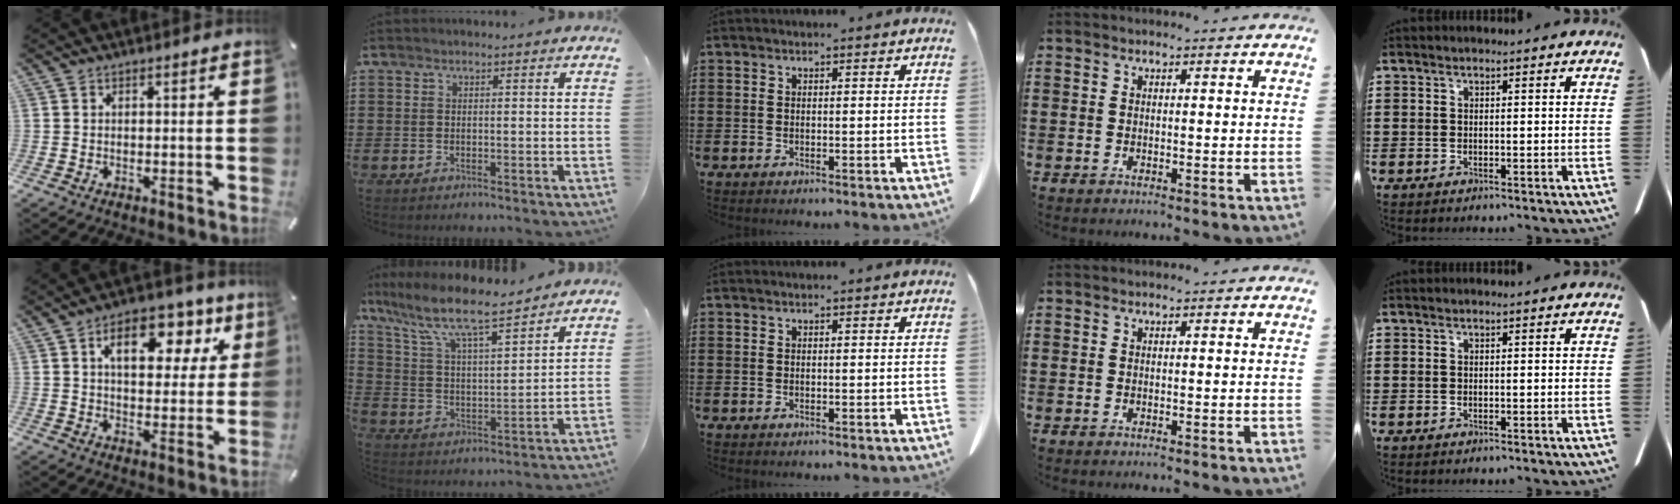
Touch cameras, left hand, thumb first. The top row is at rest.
{"thumb": {"total": 12.8, "force": [5.8, 7.7, 8.3], "torque": [-0.108, -0.019, 0.091]}, "index": {"total": 9.0, "force": [7.1, 1.6, 5.2], "torque": [-0.128, -0.038, 0.119]}}